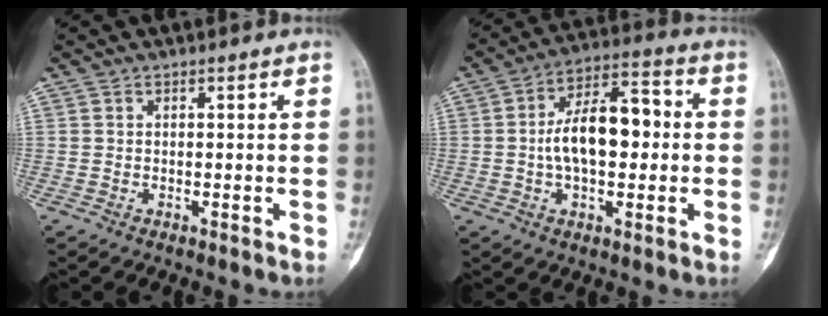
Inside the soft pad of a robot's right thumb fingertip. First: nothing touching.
{"total": 13.8, "force": [0.0, 7.3, 11.7], "torque": [-0.176, 0.033, -0.007]}